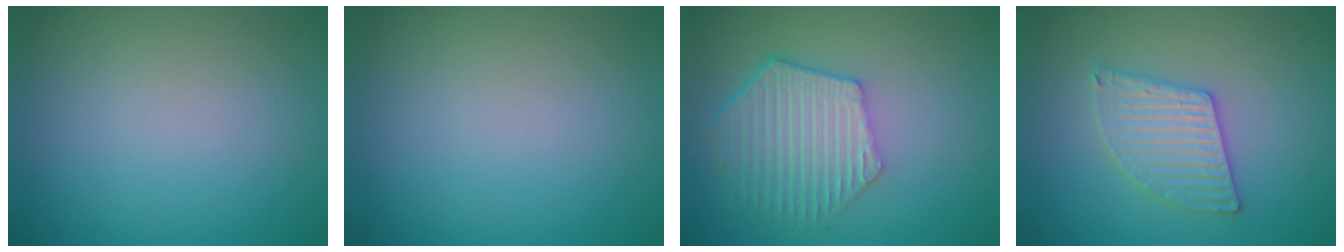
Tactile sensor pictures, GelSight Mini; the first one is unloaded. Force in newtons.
{"total": 0.0}
{"total": 6.4, "press": 5.0, "slide": 4.0}
{"total": 3.0, "press": 3.0, "slide": 0.2}